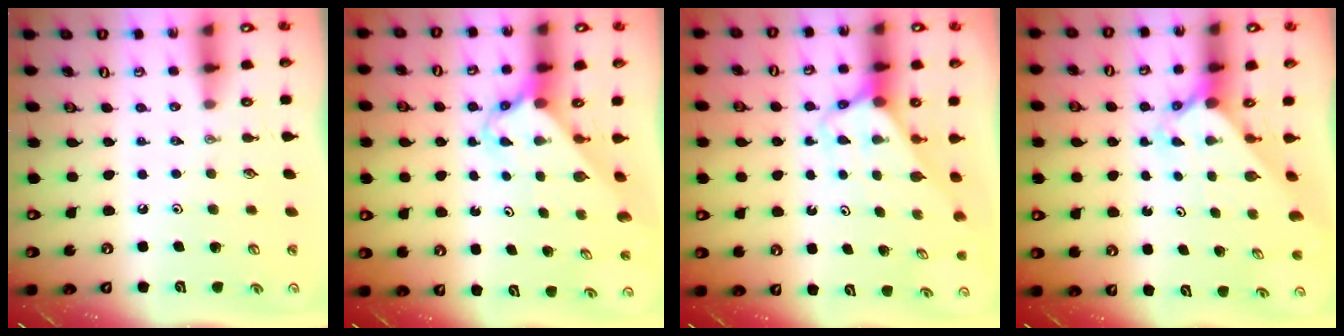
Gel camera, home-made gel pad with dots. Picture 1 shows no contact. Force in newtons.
{"total": 2.5, "press": 2.5, "slide": 0.2}
{"total": 2.9, "press": 2.9, "slide": 0.2}
{"total": 2.4, "press": 2.4, "slide": 0.2}